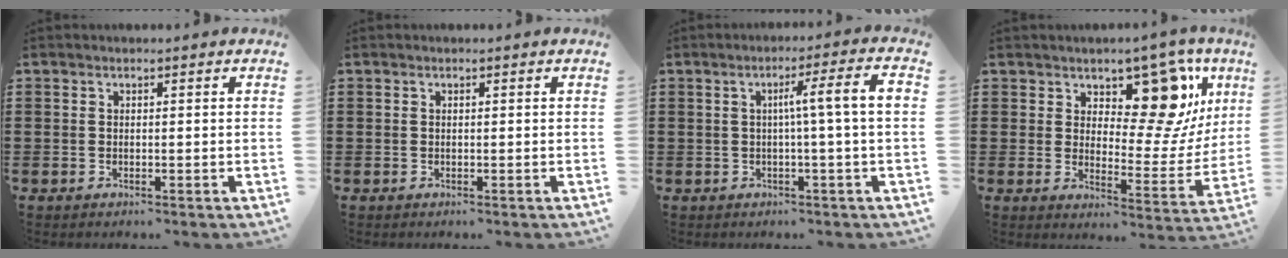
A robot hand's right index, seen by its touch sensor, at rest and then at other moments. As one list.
[{"total": 0.0}, {"total": 6.1, "force": [0.1, -0.5, 6.1], "torque": [-0.111, -0.002, -0.006]}, {"total": 13.6, "force": [8.4, 6.4, 8.5], "torque": [-0.130, -0.050, 0.147]}]